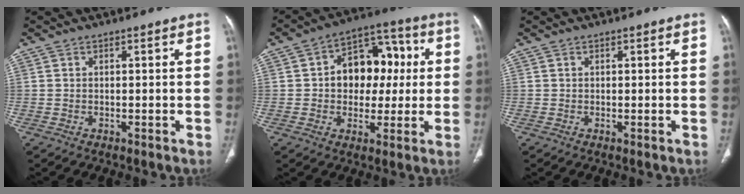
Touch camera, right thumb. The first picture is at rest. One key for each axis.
{"total": 14.1, "fx": 1.3, "fy": 10.3, "fz": 9.6, "tx": -0.085, "ty": 0.027, "tz": 0.012}
{"total": 0.0}